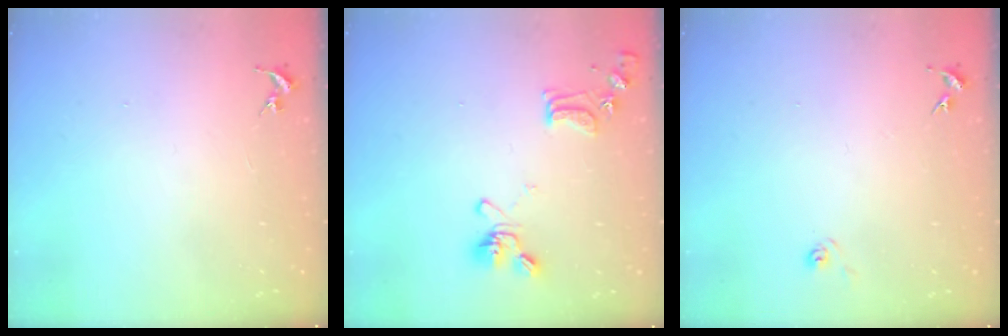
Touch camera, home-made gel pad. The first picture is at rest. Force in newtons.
{"total": 13.1, "press": 13.0, "slide": 1.9}
{"total": 4.4, "press": 4.4, "slide": 0.5}